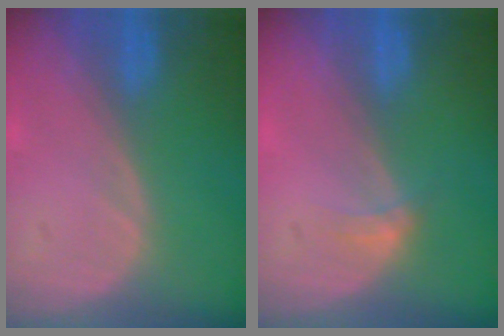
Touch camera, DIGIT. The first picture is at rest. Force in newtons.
{"total": 1.6, "press": 1.3, "slide": 1.0}